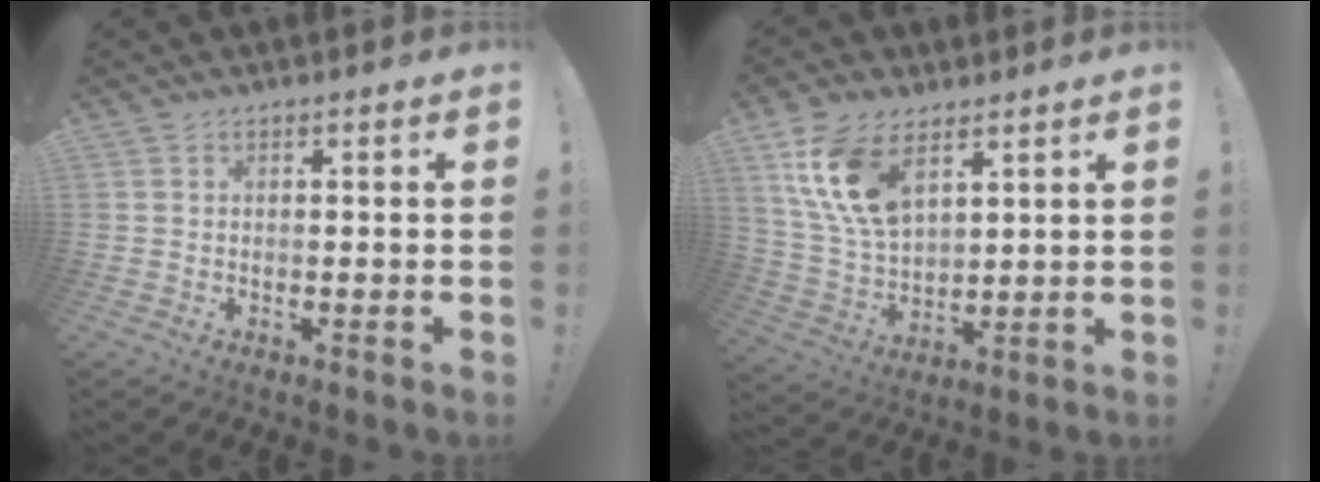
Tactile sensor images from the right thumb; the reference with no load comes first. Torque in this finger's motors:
{"motor_torque": [0.93, 1.29, 0.68, 0.76, 0.12]}